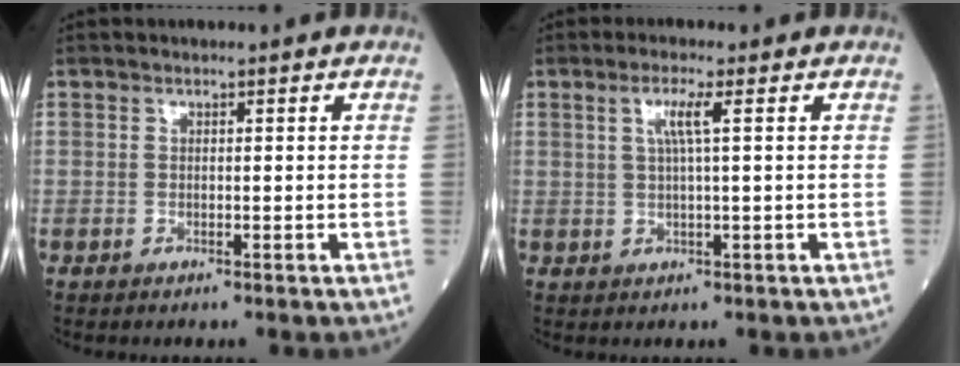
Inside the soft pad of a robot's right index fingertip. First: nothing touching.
{"total": 3.2, "force": [1.0, -0.3, 3.0], "torque": [-0.062, 0.003, 0.019]}